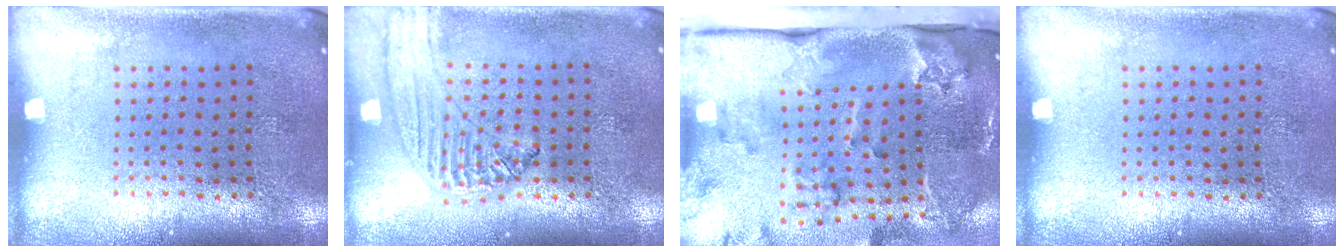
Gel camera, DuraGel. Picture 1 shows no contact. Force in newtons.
{"total": 1.2, "press": 1.2, "slide": 0.2}
{"total": 4.0, "press": 2.7, "slide": 3.0}
{"total": 0.0}